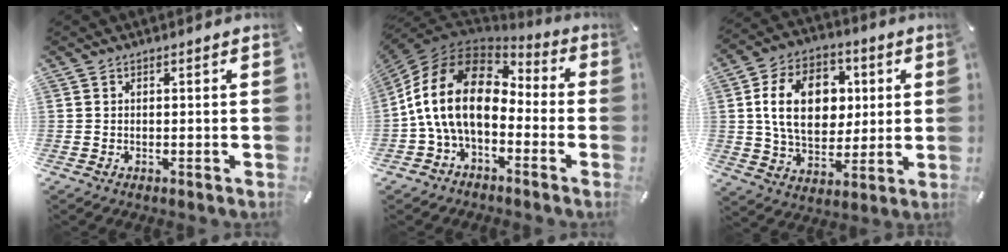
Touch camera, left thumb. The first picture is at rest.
{"total": 18.0, "force": [-1.8, 11.8, 13.6], "torque": [-0.291, 0.027, -0.037]}
{"total": 17.4, "force": [2.9, 12.6, 11.7], "torque": [-0.204, 0.013, 0.051]}